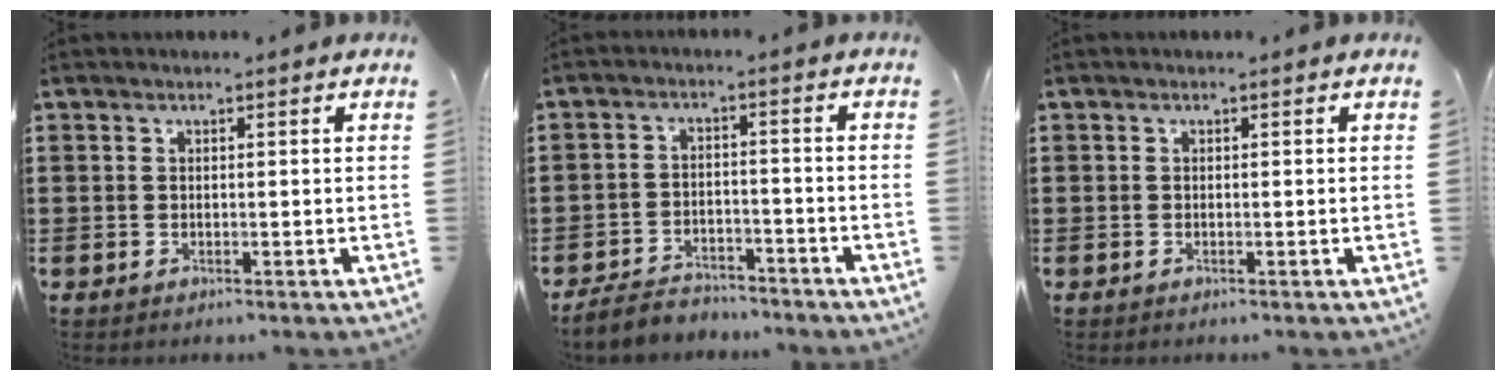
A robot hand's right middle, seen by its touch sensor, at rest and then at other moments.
{"total": 3.9, "force": [-3.7, 1.0, 0.3], "torque": [-0.008, 0.007, -0.078]}
{"total": 0.0}